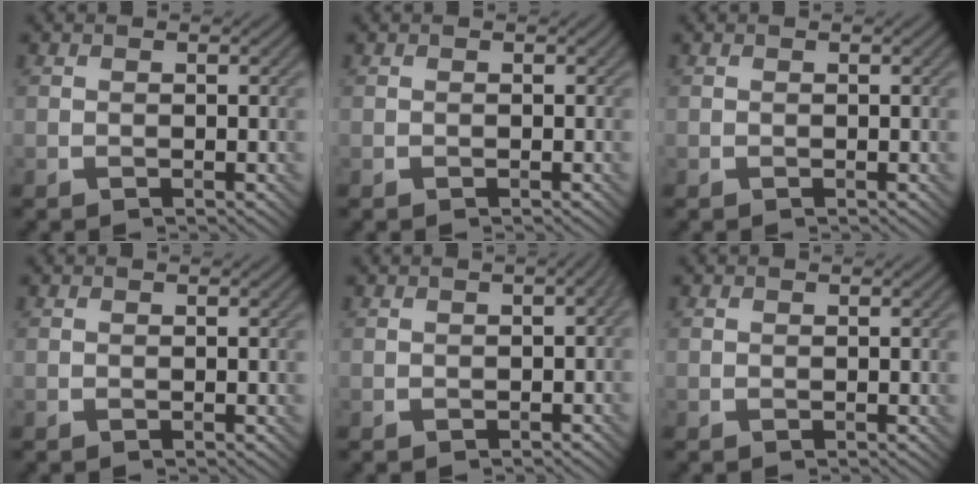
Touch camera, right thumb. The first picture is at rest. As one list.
[{"total": 0.0}, {"total": 0.0}, {"total": 0.0}, {"total": 1.7, "force": [-0.4, 0.9, 1.4], "torque": [-0.016, -0.002, -0.005]}, {"total": 0.0}]